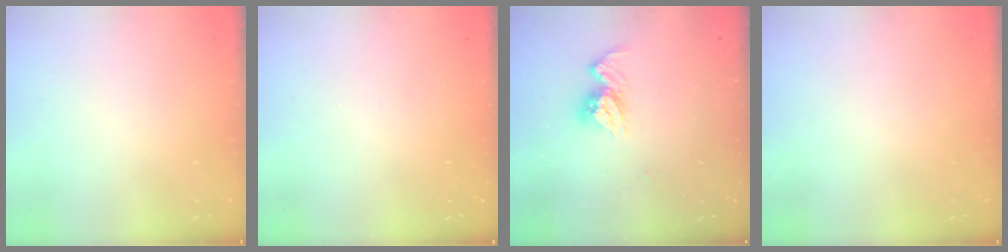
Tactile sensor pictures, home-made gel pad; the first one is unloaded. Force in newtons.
{"total": 0.0}
{"total": 10.0, "press": 10.0, "slide": 0.8}
{"total": 0.0}